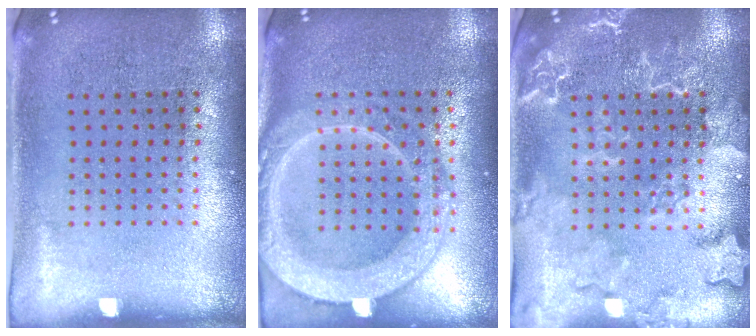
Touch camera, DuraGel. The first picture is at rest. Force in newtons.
{"total": 3.9, "press": 3.9, "slide": 0.5}
{"total": 2.5, "press": 2.4, "slide": 0.4}